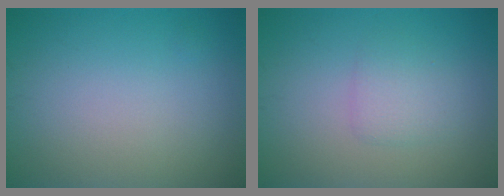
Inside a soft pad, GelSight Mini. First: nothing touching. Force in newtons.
{"total": 1.9, "press": 1.9, "slide": 0.1}